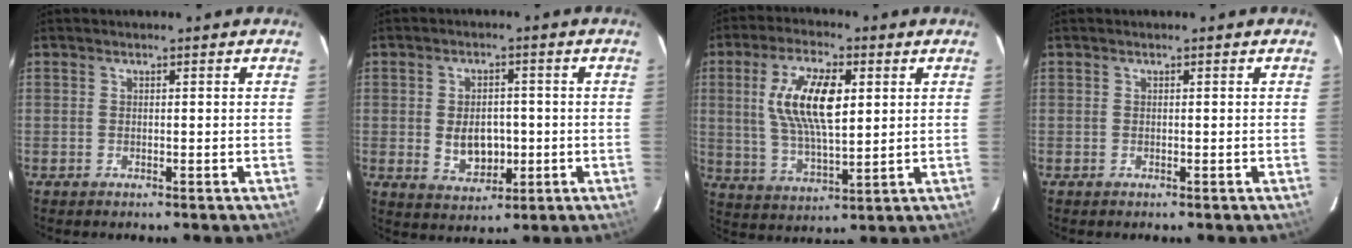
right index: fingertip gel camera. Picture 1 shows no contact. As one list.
[{"total": 7.0, "force": [-0.8, 4.9, 5.0], "torque": [-0.090, -0.003, -0.001]}, {"total": 13.2, "force": [3.1, 5.2, 11.8], "torque": [-0.227, 0.007, 0.063]}, {"total": 0.0}]